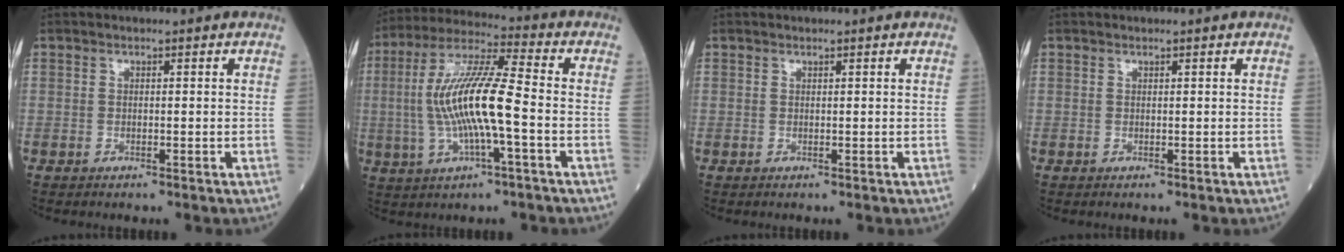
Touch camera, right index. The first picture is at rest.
{"total": 13.7, "force": [-1.6, 1.5, 13.5], "torque": [-0.273, 0.008, -0.033]}
{"total": 0.0}
{"total": 0.0}